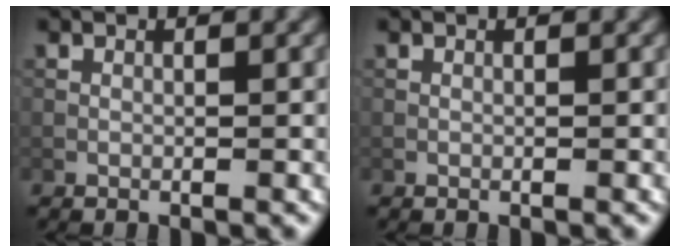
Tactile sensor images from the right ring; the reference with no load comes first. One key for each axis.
{"total": 0.0}